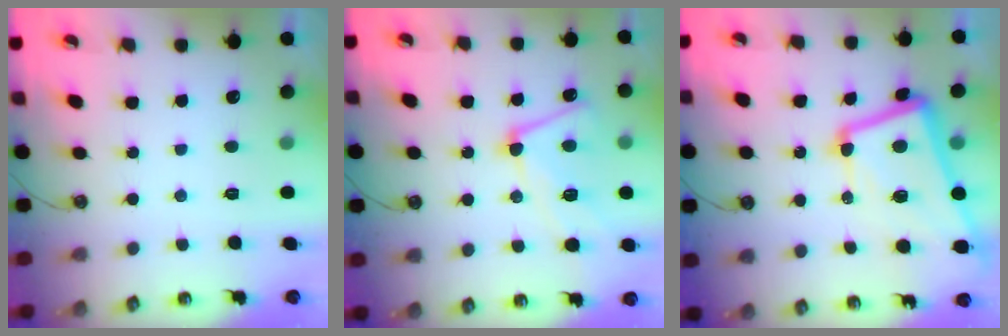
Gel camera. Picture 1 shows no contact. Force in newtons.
{"total": 8.1, "press": 8.0, "slide": 1.3}
{"total": 14.9, "press": 14.6, "slide": 3.1}